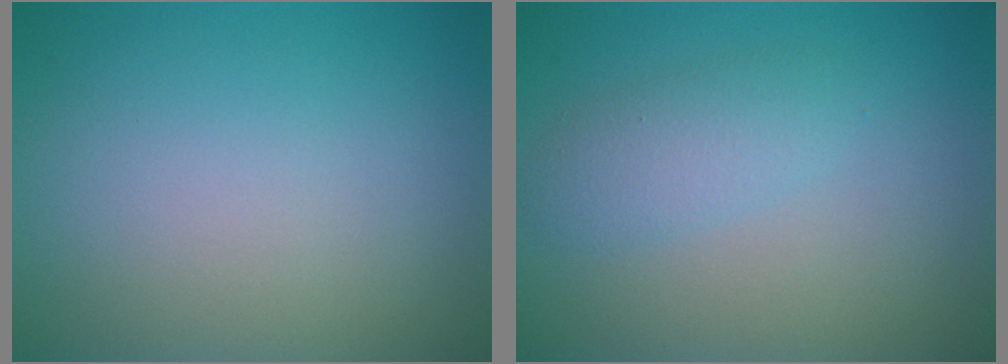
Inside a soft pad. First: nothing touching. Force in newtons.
{"total": 2.2, "press": 2.2, "slide": 0.1}